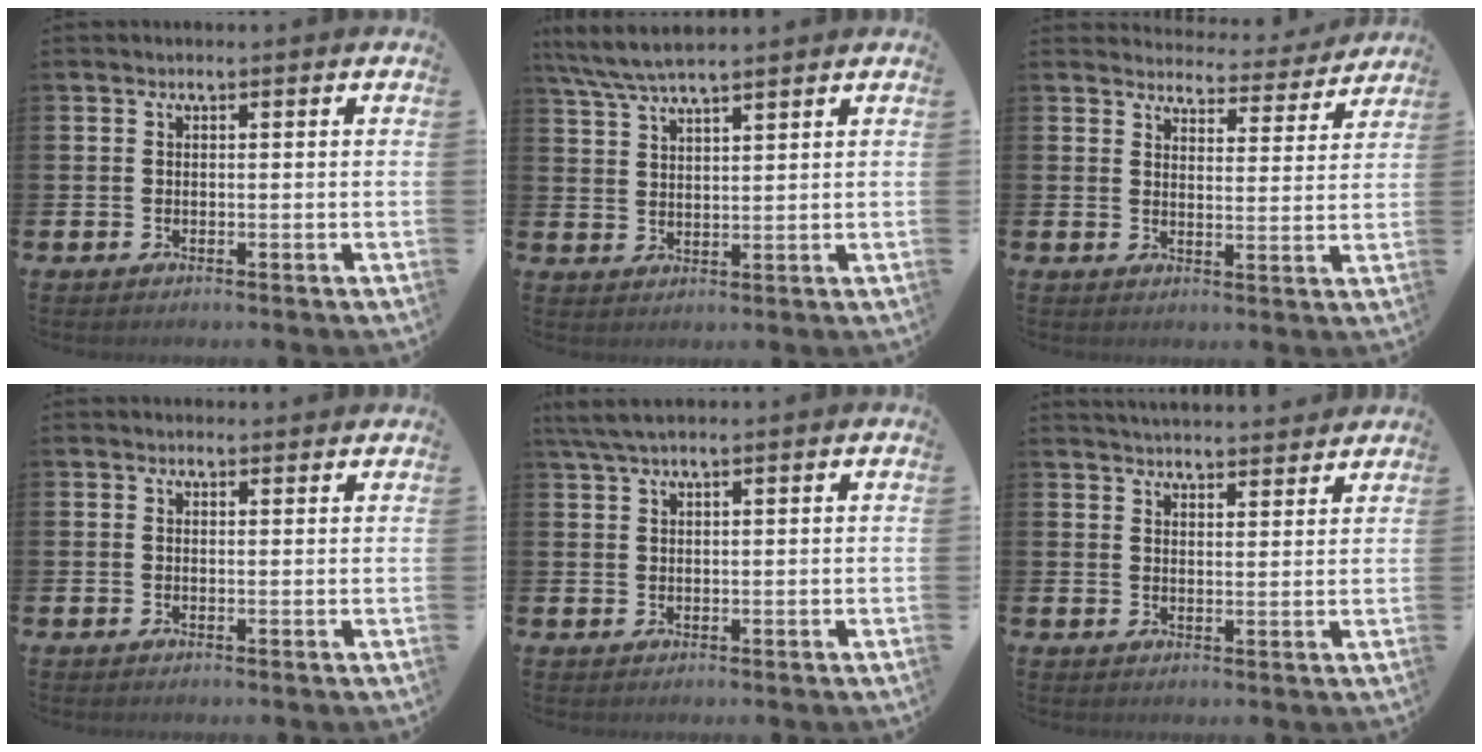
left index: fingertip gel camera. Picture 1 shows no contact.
{"total": 5.5, "force": [4.9, 0.6, 2.3], "torque": [-0.063, -0.015, 0.090]}
{"total": 3.9, "force": [3.9, 0.8, 0.0], "torque": [-0.007, -0.035, 0.063]}
{"total": 0.7, "force": [0.6, 0.3, 0.1], "torque": [0.008, -0.001, 0.009]}
{"total": 2.6, "force": [2.0, 0.3, 1.7], "torque": [-0.040, 0.005, 0.037]}
{"total": 4.0, "force": [4.0, 0.1, -0.1], "torque": [-0.004, -0.026, 0.072]}